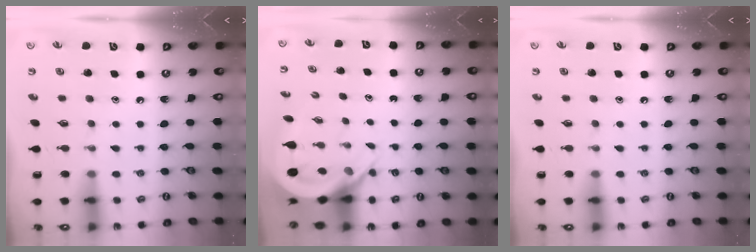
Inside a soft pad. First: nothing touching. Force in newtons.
{"total": 7.5, "press": 7.5, "slide": 1.1}
{"total": 0.0}